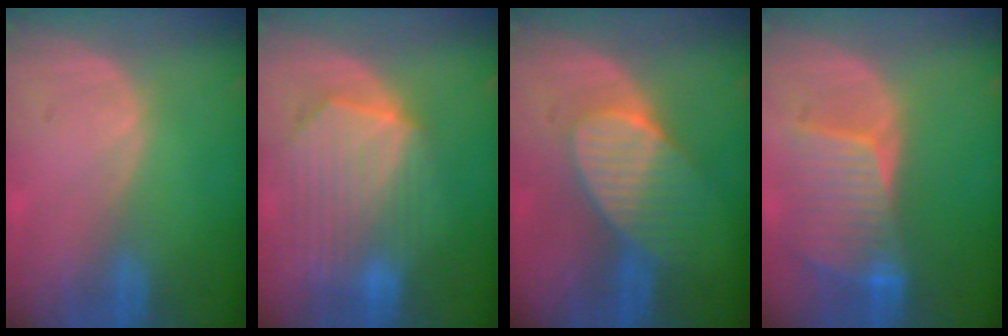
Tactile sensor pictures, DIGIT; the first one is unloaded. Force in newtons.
{"total": 10.3, "press": 8.9, "slide": 5.3}
{"total": 7.2, "press": 7.0, "slide": 1.7}
{"total": 8.4, "press": 7.6, "slide": 3.5}